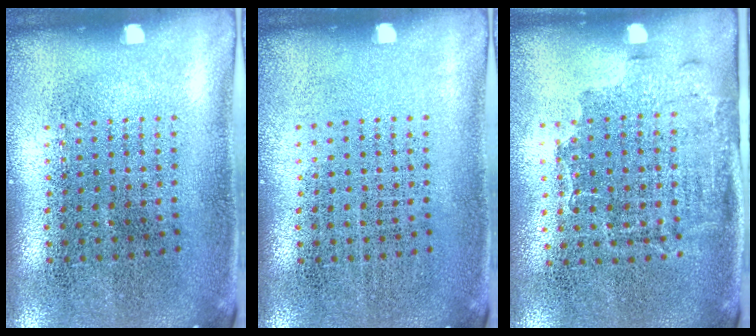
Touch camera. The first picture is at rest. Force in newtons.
{"total": 0.0}
{"total": 1.6, "press": 1.3, "slide": 0.9}